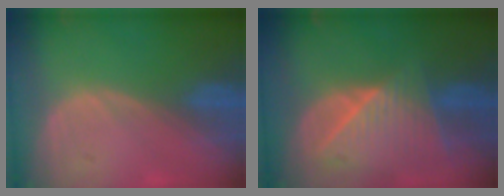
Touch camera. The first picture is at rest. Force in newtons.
{"total": 9.2, "press": 8.2, "slide": 4.1}